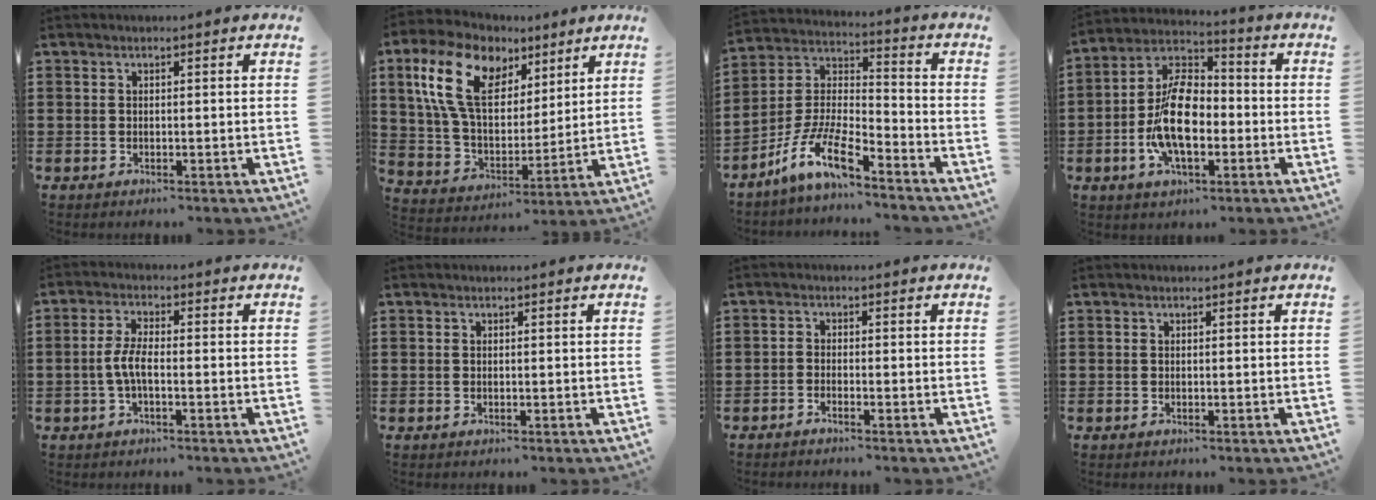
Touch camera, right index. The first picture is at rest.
{"total": 13.8, "force": [7.4, 8.2, 8.2], "torque": [-0.200, 0.005, 0.139]}
{"total": 10.0, "force": [-7.6, 2.3, 6.1], "torque": [-0.147, -0.005, -0.155]}
{"total": 11.8, "force": [-2.6, 6.2, 9.7], "torque": [-0.219, 0.002, -0.052]}
{"total": 4.1, "force": [-1.0, 1.2, 3.7], "torque": [-0.096, -0.005, -0.028]}
{"total": 0.0}
{"total": 1.3, "force": [-1.2, -0.1, 0.3], "torque": [-0.007, -0.001, -0.024]}
{"total": 0.0}